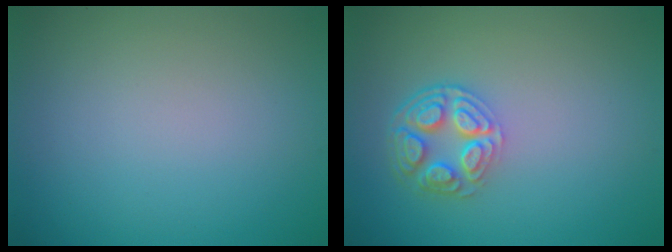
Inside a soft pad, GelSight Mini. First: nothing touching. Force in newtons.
{"total": 4.5, "press": 3.3, "slide": 3.0}